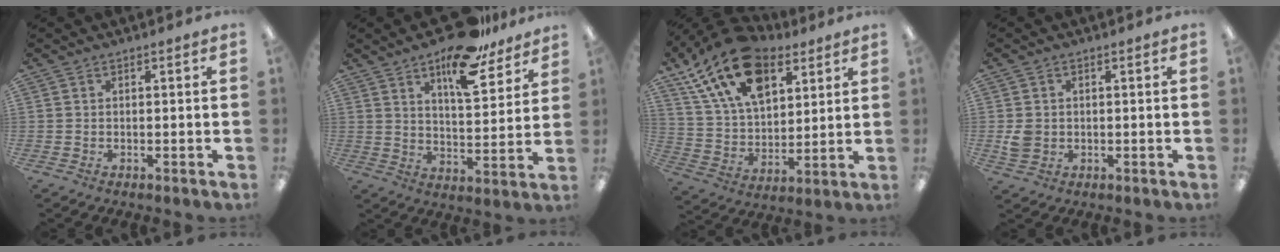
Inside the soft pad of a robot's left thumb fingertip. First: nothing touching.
{"total": 14.8, "force": [10.9, 5.3, 8.5], "torque": [-0.125, -0.062, 0.184]}
{"total": 20.2, "force": [11.7, 11.6, 11.7], "torque": [-0.219, -0.044, 0.211]}
{"total": 3.6, "force": [0.0, 3.2, 1.7], "torque": [-0.023, 0.004, 0.001]}